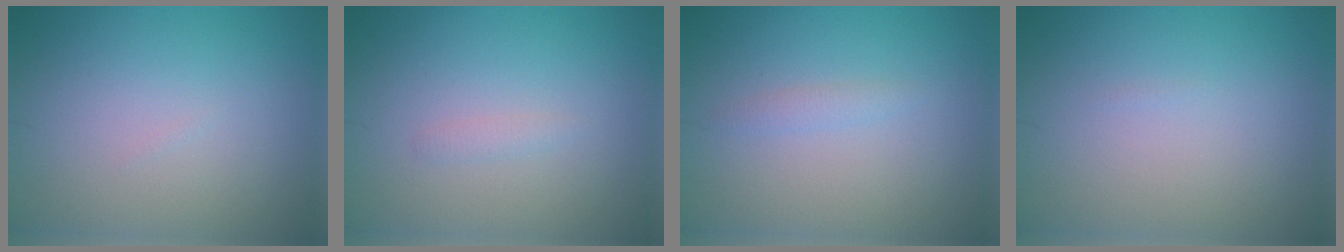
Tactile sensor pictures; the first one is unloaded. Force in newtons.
{"total": 0.7, "press": 0.7, "slide": 0.0}
{"total": 0.8, "press": 0.8, "slide": 0.0}
{"total": 0.0}